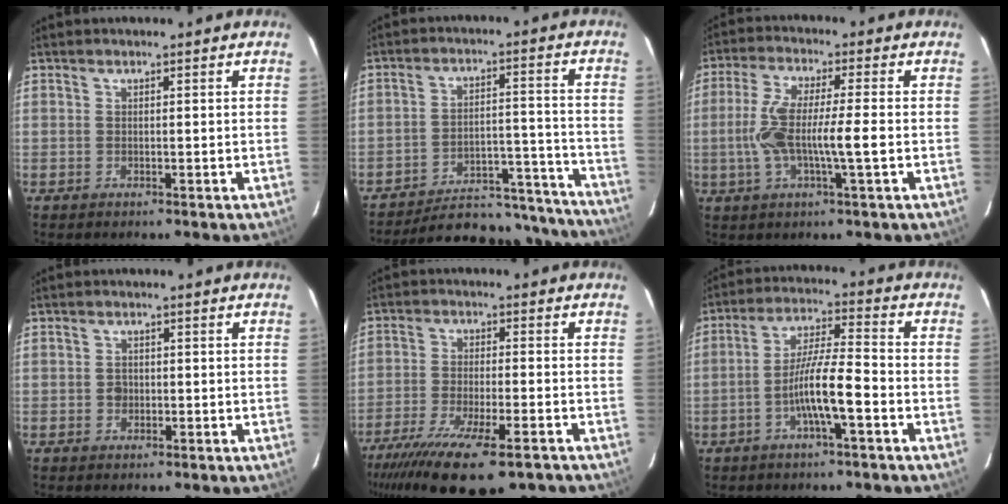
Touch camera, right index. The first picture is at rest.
{"total": 21.6, "force": [-20.6, 4.3, 4.9], "torque": [-0.048, 0.016, -0.277]}
{"total": 9.1, "force": [-1.4, 0.7, 9.0], "torque": [-0.184, 0.005, -0.031]}
{"total": 1.3, "force": [-0.3, 1.1, 0.7], "torque": [-0.012, 0.003, -0.002]}
{"total": 17.4, "force": [-12.8, 3.0, 11.4], "torque": [-0.176, -0.041, -0.202]}
{"total": 8.9, "force": [-3.2, 0.7, 8.3], "torque": [-0.157, 0.009, -0.060]}